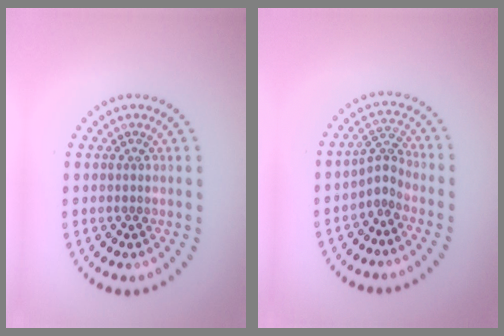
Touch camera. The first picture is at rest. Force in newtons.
{"total": 2.0, "press": 1.4, "slide": 1.5}